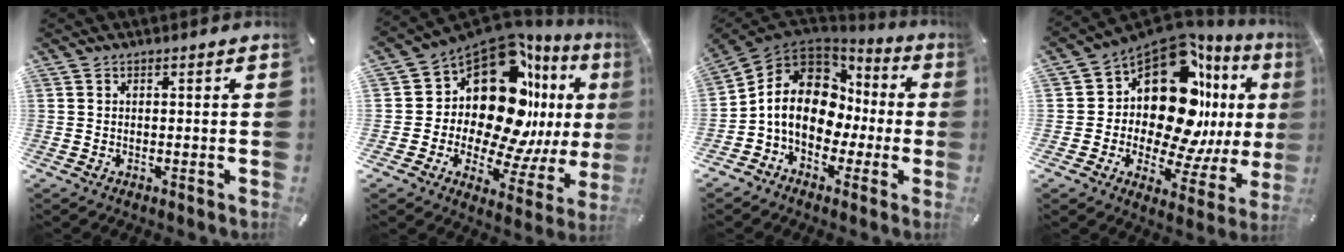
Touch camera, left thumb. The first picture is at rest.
{"total": 20.2, "force": [7.8, 12.7, 13.6], "torque": [-0.227, -0.093, 0.133]}
{"total": 14.1, "force": [-0.5, 11.4, 8.2], "torque": [-0.173, 0.006, -0.008]}
{"total": 19.1, "force": [6.2, 12.1, 13.4], "torque": [-0.216, -0.085, 0.100]}